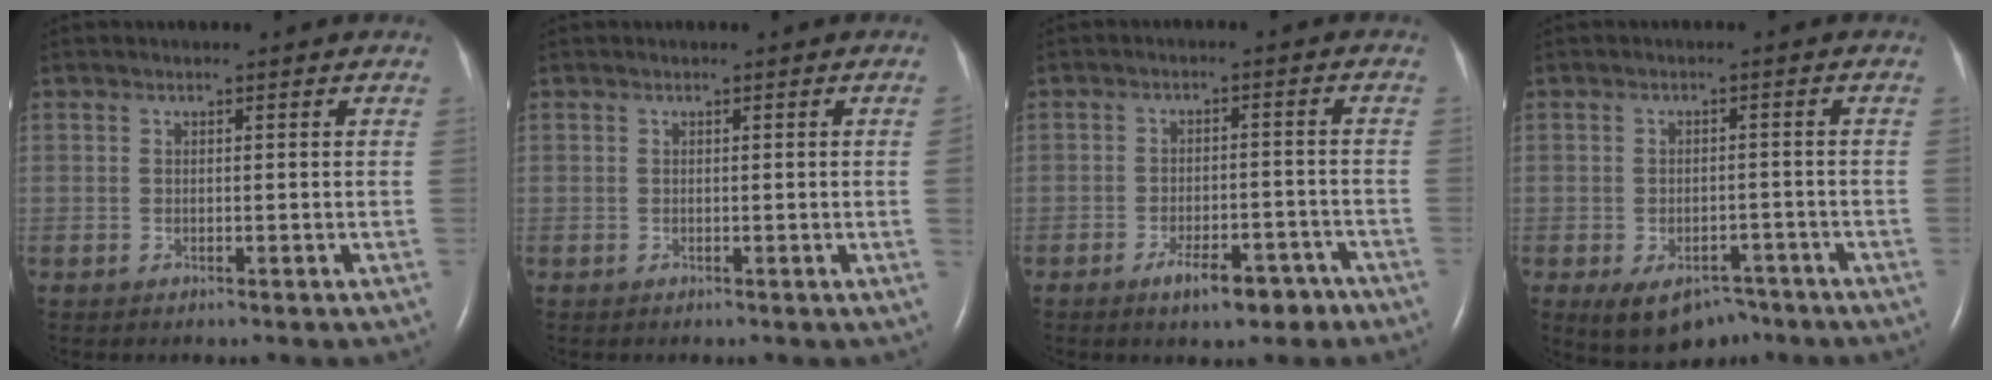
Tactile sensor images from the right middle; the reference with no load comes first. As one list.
[{"total": 1.0, "force": [-0.1, -0.5, 0.9], "torque": [-0.009, 0.001, -0.001]}, {"total": 6.0, "force": [-4.1, 2.3, 3.8], "torque": [-0.062, 0.003, -0.057]}, {"total": 7.6, "force": [-5.1, 4.3, 3.5], "torque": [-0.056, 0.005, -0.070]}]